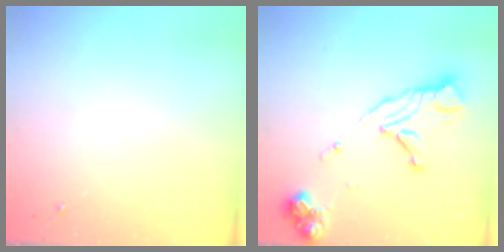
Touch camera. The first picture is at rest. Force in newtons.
{"total": 14.7, "press": 14.6, "slide": 1.7}